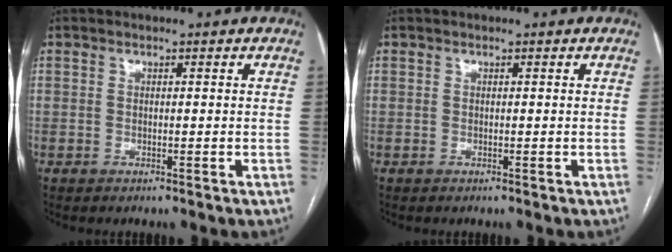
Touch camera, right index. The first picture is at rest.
{"total": 0.0}